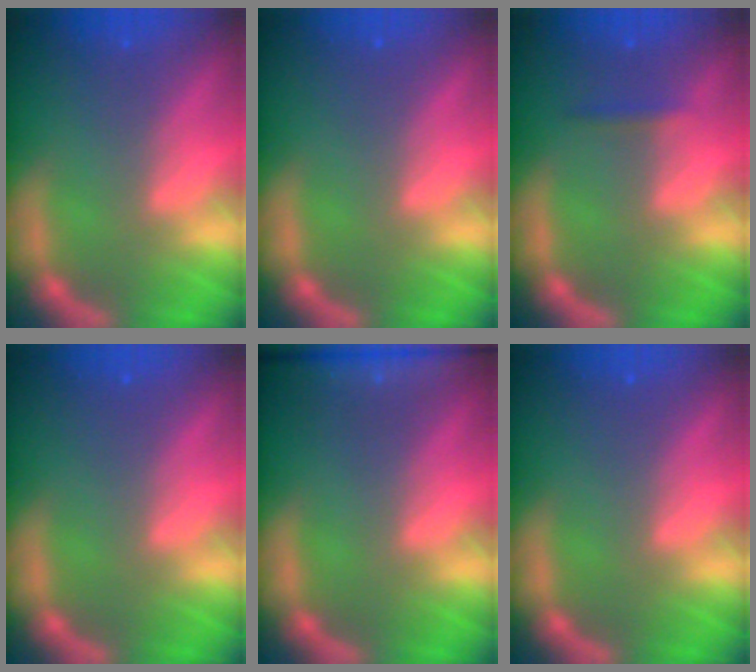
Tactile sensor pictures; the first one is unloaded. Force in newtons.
{"total": 0.0}
{"total": 0.9}
{"total": 0.0}
{"total": 7.0}
{"total": 0.0}